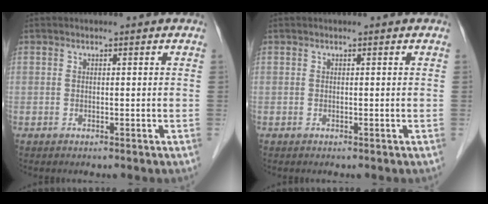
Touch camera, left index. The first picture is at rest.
{"total": 0.0}